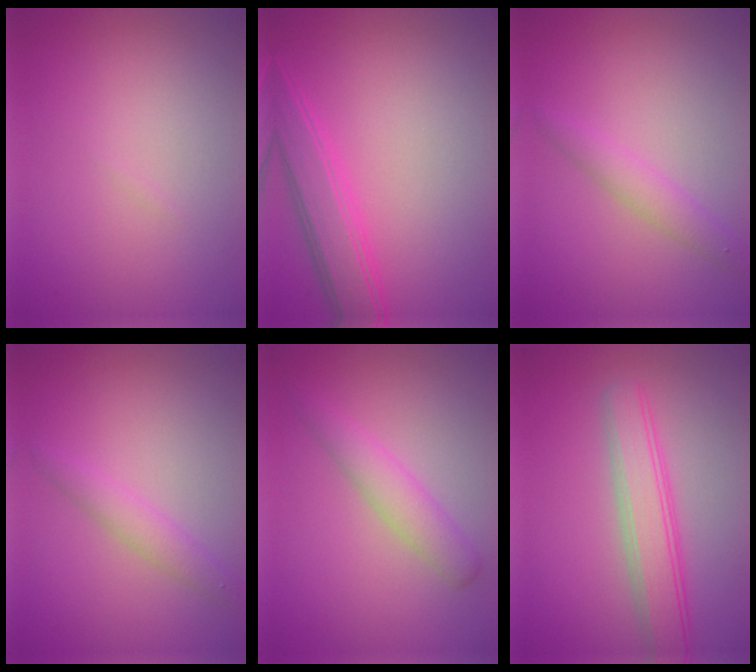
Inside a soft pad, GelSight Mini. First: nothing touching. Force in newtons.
{"total": 4.0, "press": 4.0, "slide": 0.1}
{"total": 1.9, "press": 1.9, "slide": 0.1}
{"total": 1.9, "press": 1.9, "slide": 0.1}
{"total": 2.8, "press": 2.7, "slide": 0.1}
{"total": 4.4, "press": 4.4, "slide": 0.1}